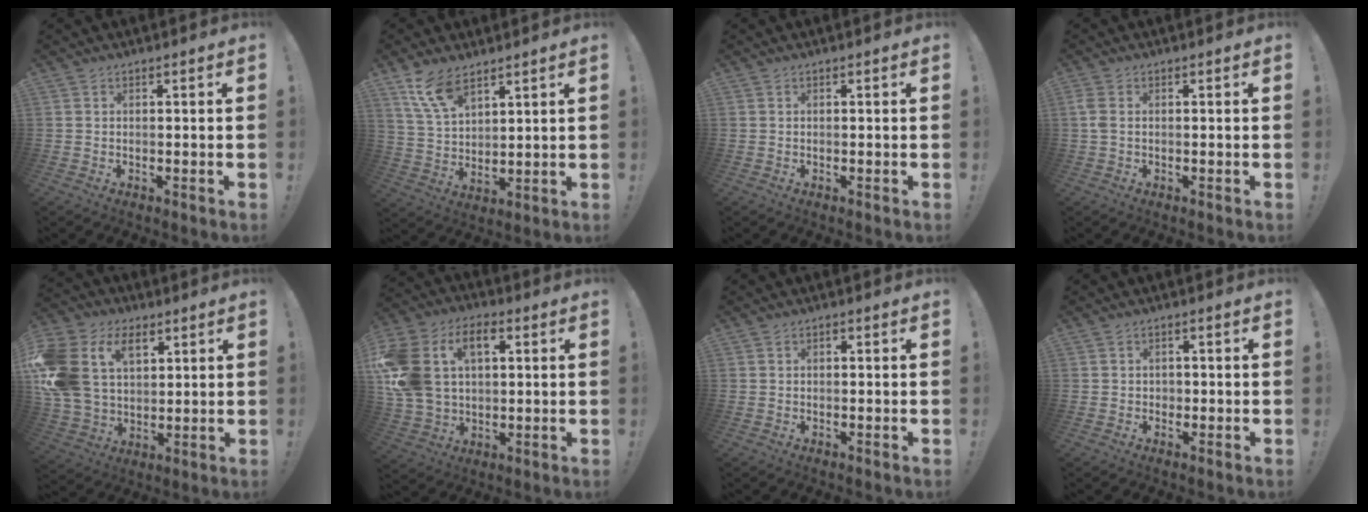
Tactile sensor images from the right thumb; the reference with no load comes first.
{"total": 10.2, "force": [7.3, 4.1, 5.8], "torque": [-0.114, -0.034, 0.140]}
{"total": 0.0}
{"total": 2.4, "force": [0.5, 1.3, 2.0], "torque": [-0.033, 0.002, 0.009]}
{"total": 19.8, "force": [7.4, 14.1, 11.7], "torque": [-0.243, -0.028, 0.135]}
{"total": 18.7, "force": [5.4, 13.1, 12.2], "torque": [-0.239, -0.007, 0.095]}
{"total": 0.7, "force": [-0.4, 0.5, 0.3], "torque": [-0.004, 0.003, -0.008]}
{"total": 1.7, "force": [-0.7, 1.4, 0.8], "torque": [-0.004, 0.002, -0.015]}